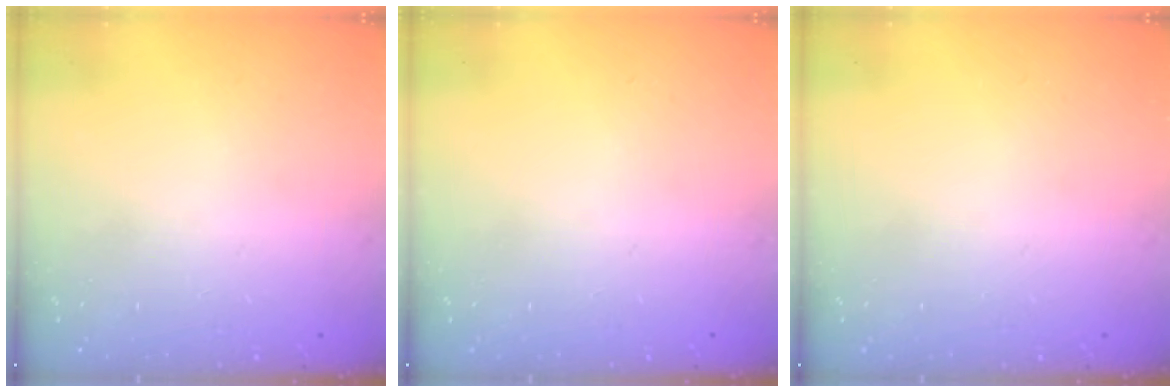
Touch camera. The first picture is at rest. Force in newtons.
{"total": 0.0}
{"total": 0.0}